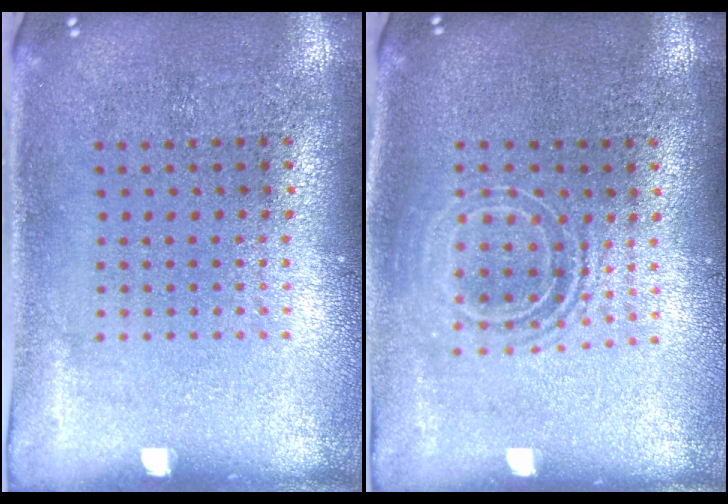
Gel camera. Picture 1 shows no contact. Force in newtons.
{"total": 1.6, "press": 1.2, "slide": 1.0}